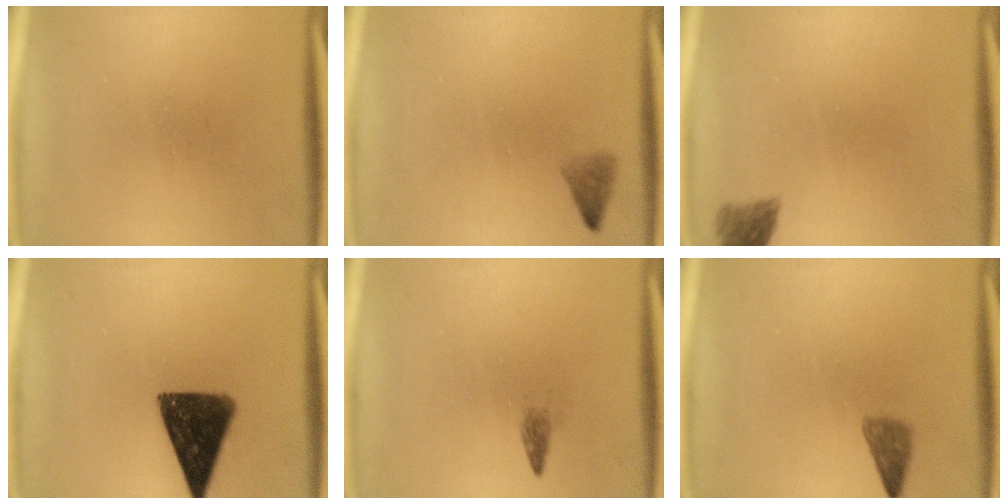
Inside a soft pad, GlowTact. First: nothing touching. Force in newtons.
{"total": 1.6}
{"total": 2.8}
{"total": 12.7}
{"total": 1.0}
{"total": 2.1}